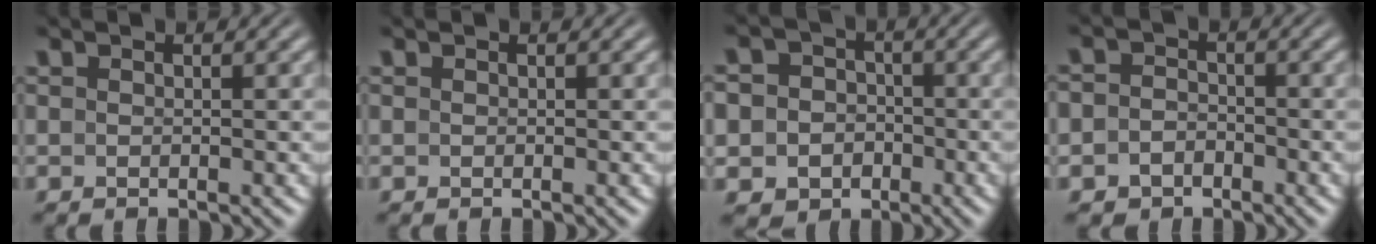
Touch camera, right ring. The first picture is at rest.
{"total": 0.0}
{"total": 10.5, "force": [-2.6, 9.6, 3.4], "torque": [-0.078, -0.044, -0.041]}
{"total": 4.6, "force": [-2.5, 3.8, 0.3], "torque": [-0.026, -0.021, -0.042]}